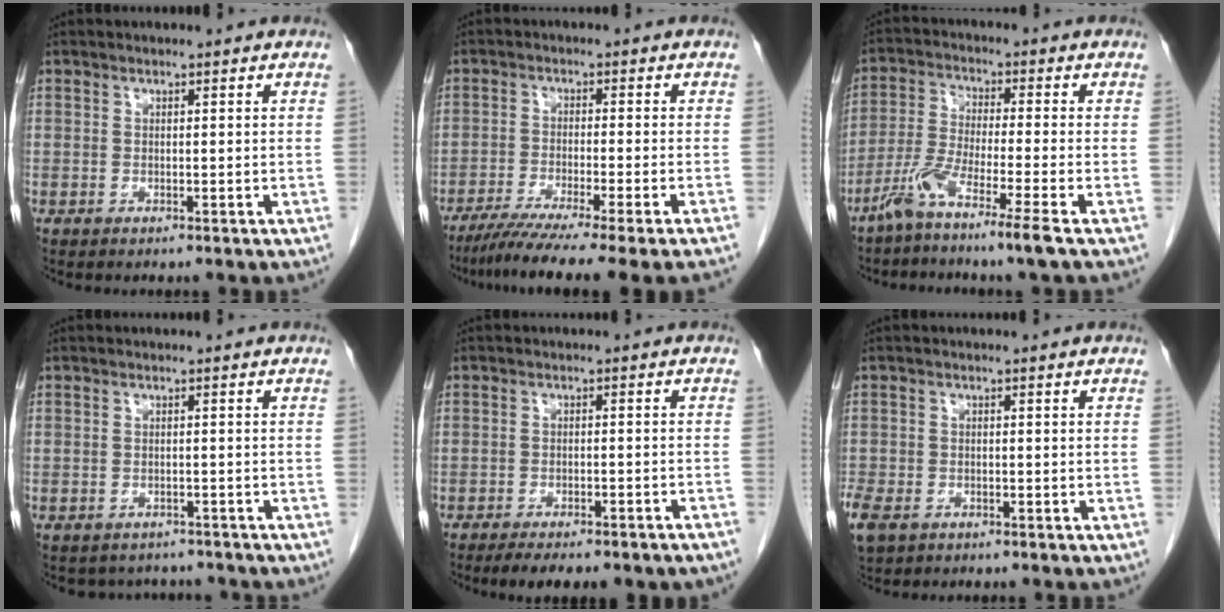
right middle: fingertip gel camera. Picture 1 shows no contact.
{"total": 12.0, "force": [-9.6, -1.8, 7.1], "torque": [-0.097, -0.042, -0.147]}
{"total": 7.8, "force": [-5.2, -1.3, 5.6], "torque": [-0.112, -0.019, -0.109]}
{"total": 4.6, "force": [-4.2, 2.0, 0.0], "torque": [0.003, 0.007, -0.050]}
{"total": 8.8, "force": [-7.1, 1.9, 4.7], "torque": [-0.061, -0.004, -0.092]}
{"total": 7.0, "force": [-4.1, 4.6, 3.3], "torque": [-0.089, -0.012, -0.065]}